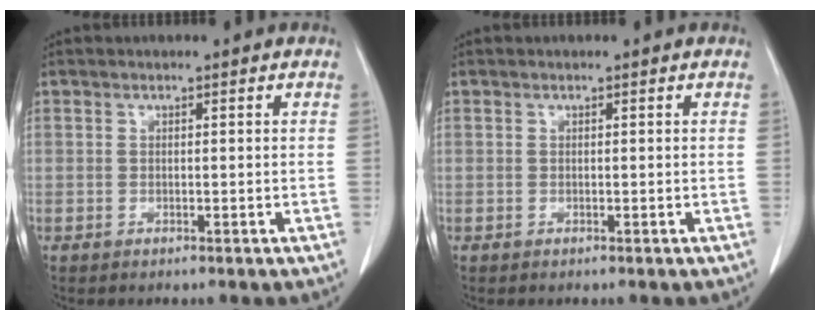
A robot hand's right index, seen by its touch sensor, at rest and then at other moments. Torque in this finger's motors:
{"motor_torque": [0.00, 0.00, 0.00, 0.00]}